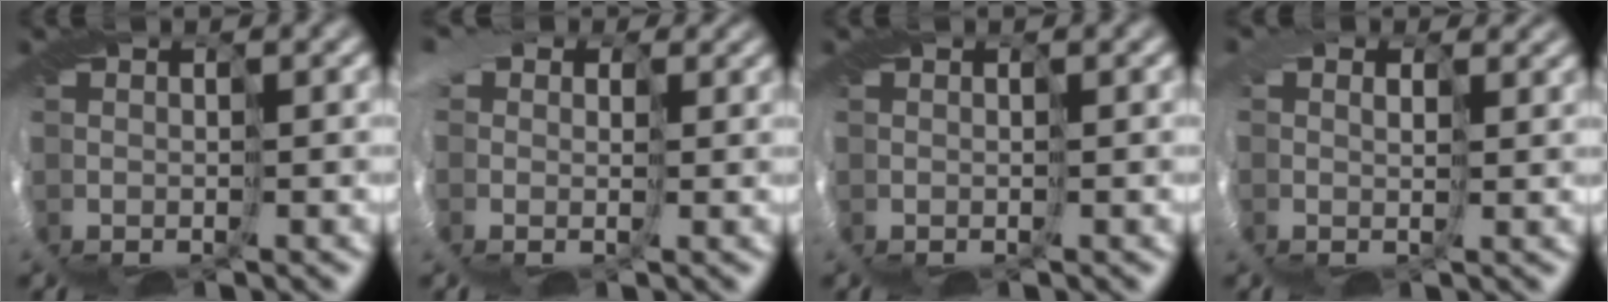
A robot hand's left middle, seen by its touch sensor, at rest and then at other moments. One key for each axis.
{"total": 7.6, "fx": 2.6, "fy": 5.9, "fz": 4.0, "tx": -0.097, "ty": 0.020, "tz": 0.006}
{"total": 0.0}
{"total": 3.9, "fx": 2.1, "fy": 2.9, "fz": 1.6, "tx": -0.047, "ty": 0.015, "tz": 0.018}